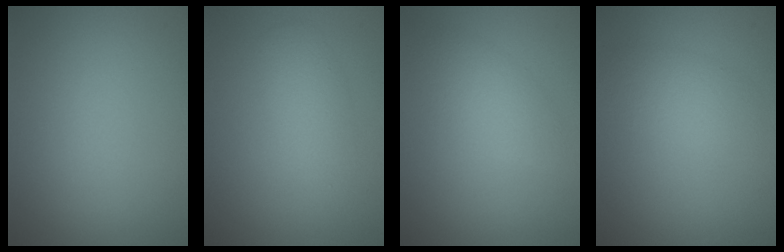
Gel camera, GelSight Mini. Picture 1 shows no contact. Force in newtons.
{"total": 2.5, "press": 2.5, "slide": 0.0}
{"total": 2.7, "press": 2.7, "slide": 0.0}
{"total": 2.4, "press": 2.4, "slide": 0.1}